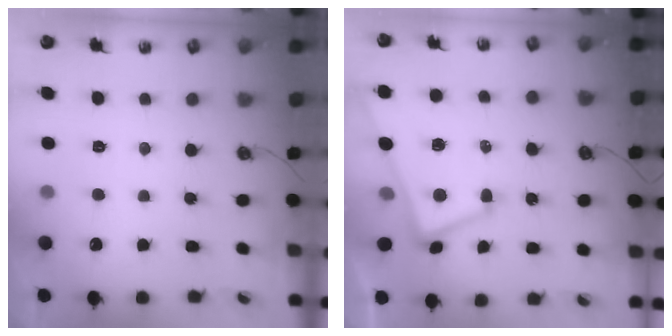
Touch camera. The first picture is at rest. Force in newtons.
{"total": 1.1, "press": 0.7, "slide": 0.9}